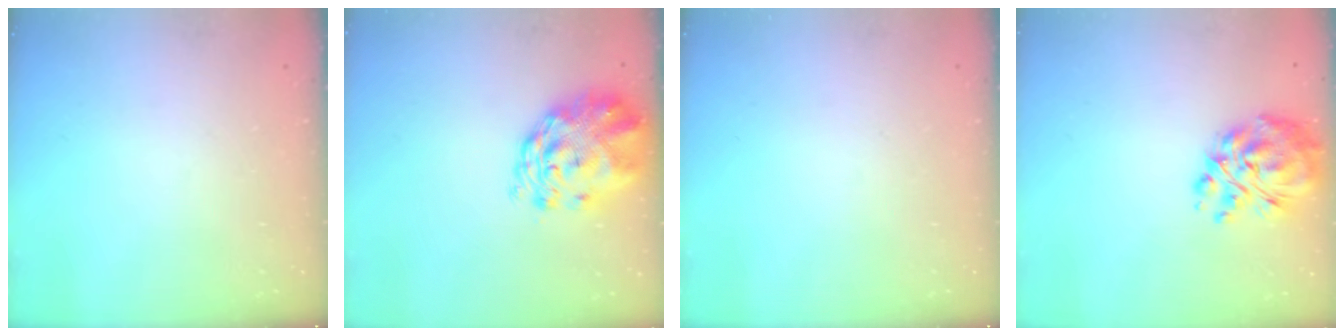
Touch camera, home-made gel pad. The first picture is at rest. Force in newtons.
{"total": 3.6, "press": 3.3, "slide": 1.5}
{"total": 0.0}
{"total": 12.9, "press": 12.0, "slide": 4.5}